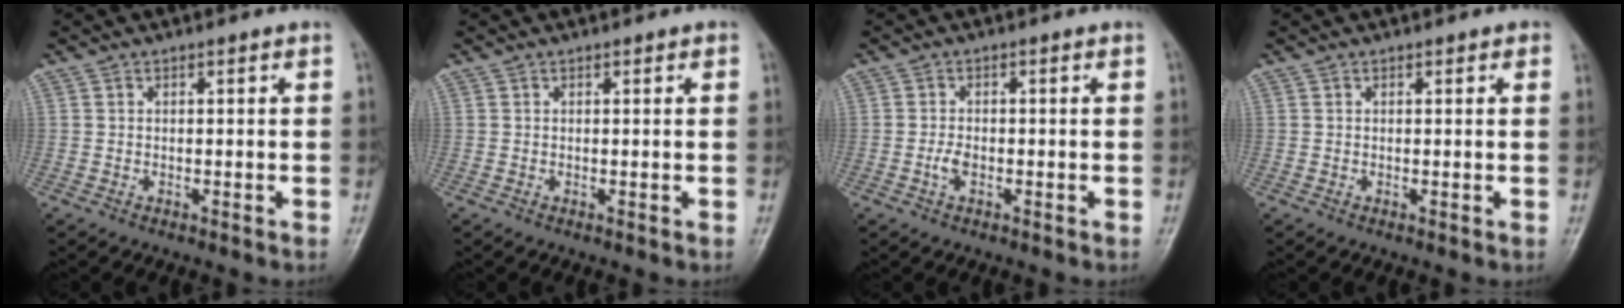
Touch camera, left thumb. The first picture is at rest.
{"total": 0.6, "force": [0.4, 0.3, 0.4], "torque": [-0.006, -0.001, 0.001]}
{"total": 2.1, "force": [-0.7, 1.1, 1.6], "torque": [-0.031, 0.003, -0.015]}
{"total": 1.0, "force": [0.6, 0.5, 0.7], "torque": [-0.005, -0.001, 0.002]}